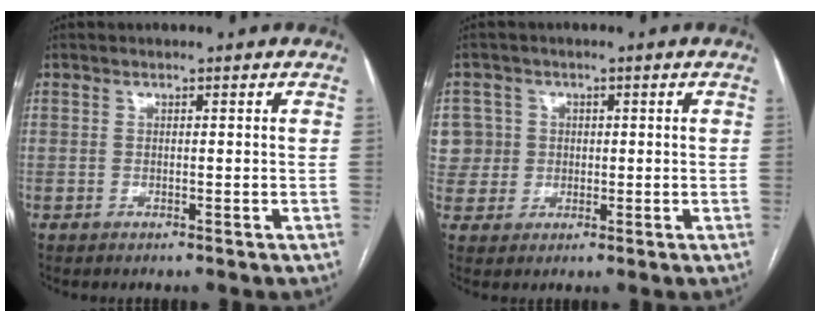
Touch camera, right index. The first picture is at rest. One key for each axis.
{"total": 6.9, "fx": 1.5, "fy": 6.8, "fz": 0.1, "tx": 0.000, "ty": 0.028, "tz": 0.038}